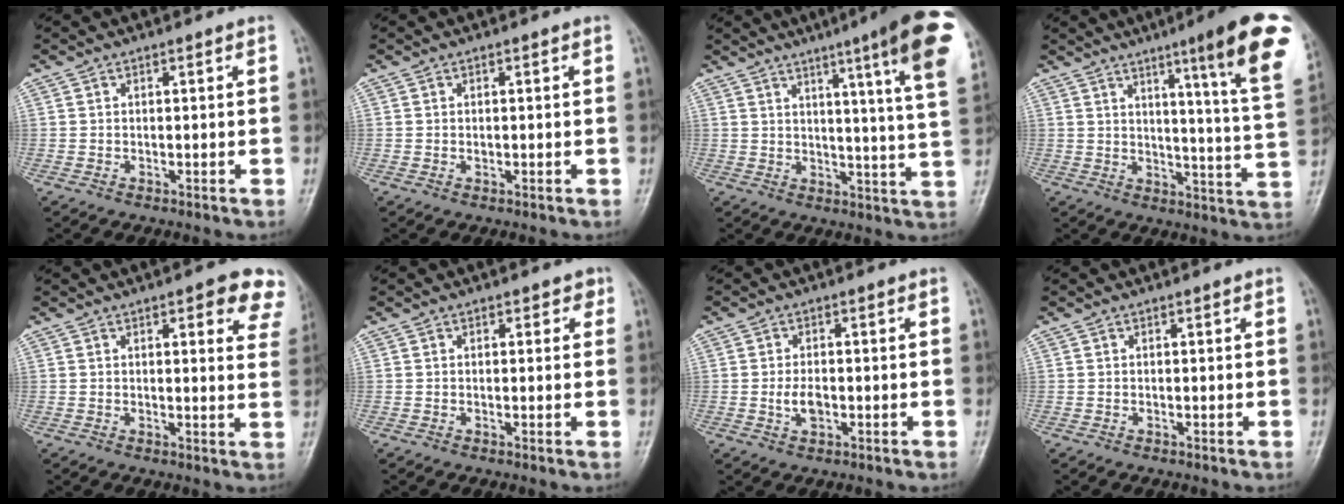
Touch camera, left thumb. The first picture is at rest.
{"total": 0.5, "force": [0.0, 0.4, 0.3], "torque": [-0.004, 0.000, -0.001]}
{"total": 17.9, "force": [9.5, 0.9, 15.2], "torque": [-0.185, -0.038, 0.106]}
{"total": 17.9, "force": [9.3, 1.0, 15.3], "torque": [-0.184, -0.048, 0.115]}
{"total": 9.4, "force": [5.5, 3.3, 6.9], "torque": [-0.043, -0.018, 0.050]}
{"total": 1.7, "force": [0.8, 1.2, 0.8], "torque": [0.008, 0.000, 0.004]}
{"total": 3.3, "force": [-0.6, 2.0, 2.6], "torque": [-0.047, 0.001, -0.012]}
{"total": 0.0}